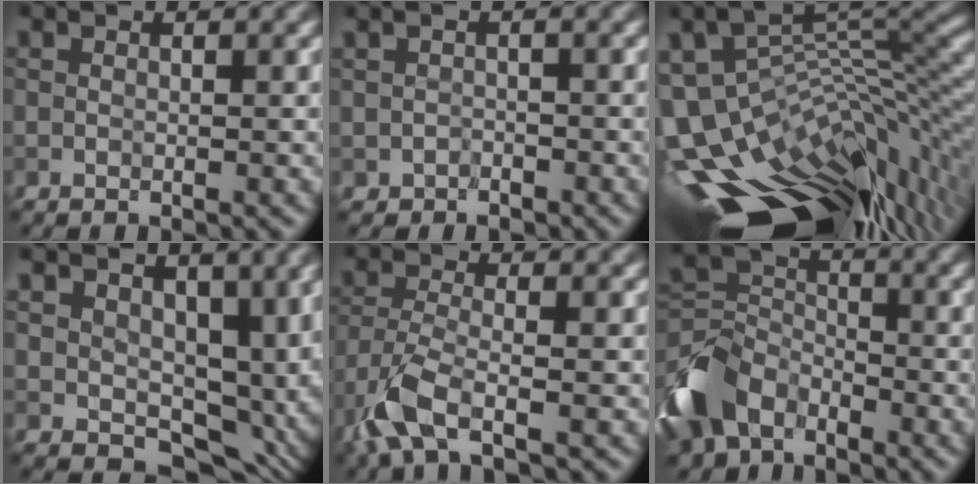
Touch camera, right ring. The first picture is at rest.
{"total": 0.7, "force": [-0.3, 0.6, -0.1], "torque": [0.010, 0.002, -0.009]}
{"total": 14.2, "force": [-4.7, 6.6, 11.7], "torque": [-0.220, -0.013, -0.053]}
{"total": 8.1, "force": [1.8, 5.6, 5.6], "torque": [-0.071, -0.027, 0.038]}
{"total": 5.5, "force": [-3.6, 1.7, 3.8], "torque": [-0.086, -0.009, -0.080]}
{"total": 9.1, "force": [-5.1, 5.9, 4.7], "torque": [-0.107, -0.007, -0.113]}